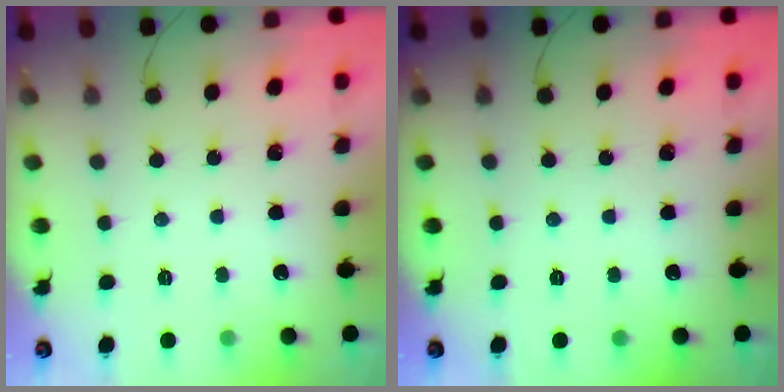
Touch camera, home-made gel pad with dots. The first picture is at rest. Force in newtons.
{"total": 0.0}